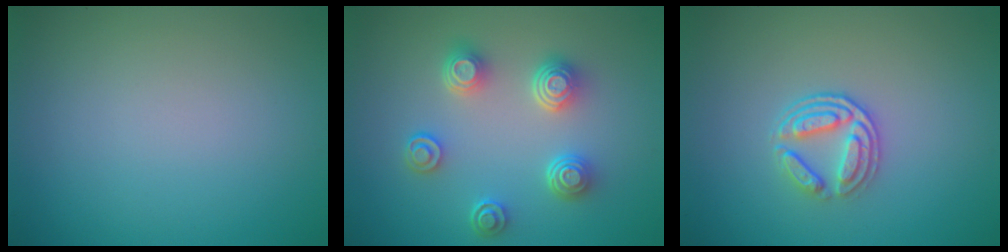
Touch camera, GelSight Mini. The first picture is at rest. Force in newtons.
{"total": 4.2, "press": 3.4, "slide": 2.5}
{"total": 3.1, "press": 2.6, "slide": 1.7}